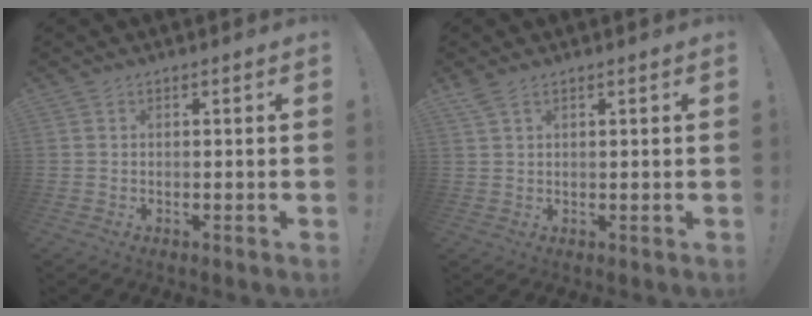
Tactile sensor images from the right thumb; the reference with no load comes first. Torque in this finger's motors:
{"motor_torque": [0.42, 0.19, 0.20, 0.02, 0.12]}